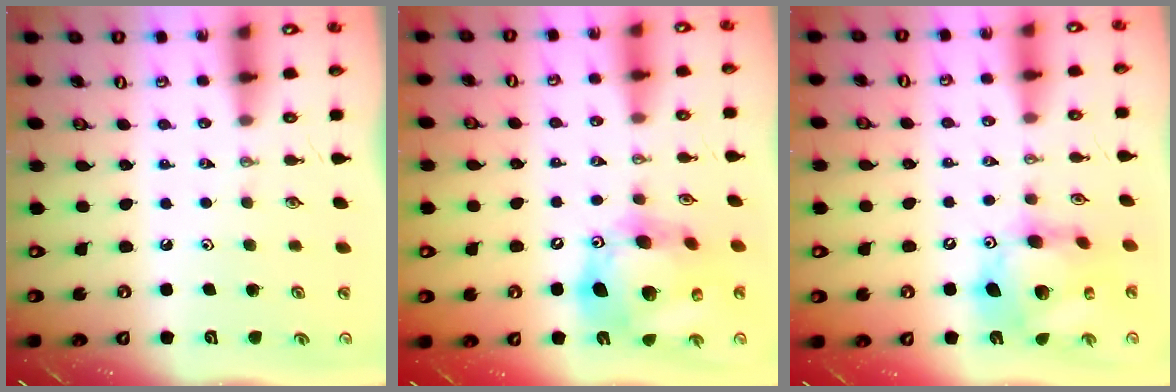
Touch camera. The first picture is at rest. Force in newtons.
{"total": 19.0, "press": 18.9, "slide": 2.5}
{"total": 16.1, "press": 16.0, "slide": 1.6}